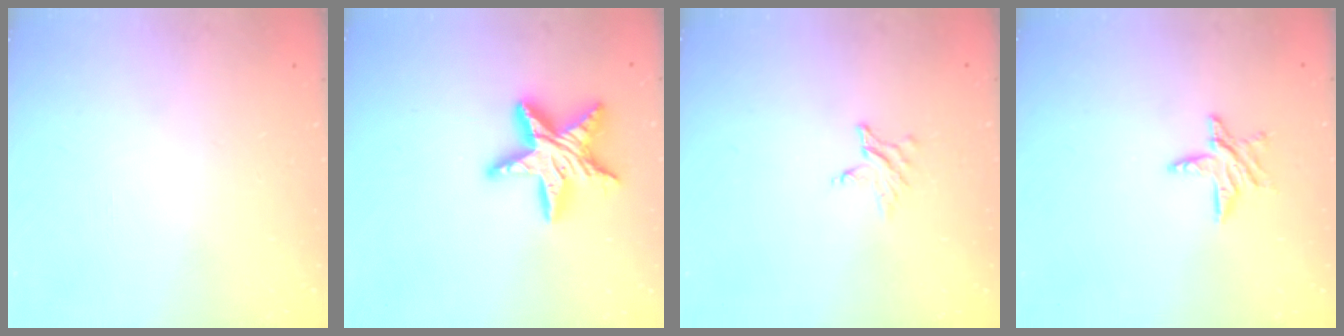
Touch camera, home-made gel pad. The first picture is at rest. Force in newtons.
{"total": 15.9, "press": 15.8, "slide": 1.0}
{"total": 4.2, "press": 4.2, "slide": 0.4}
{"total": 6.5, "press": 6.5, "slide": 0.3}